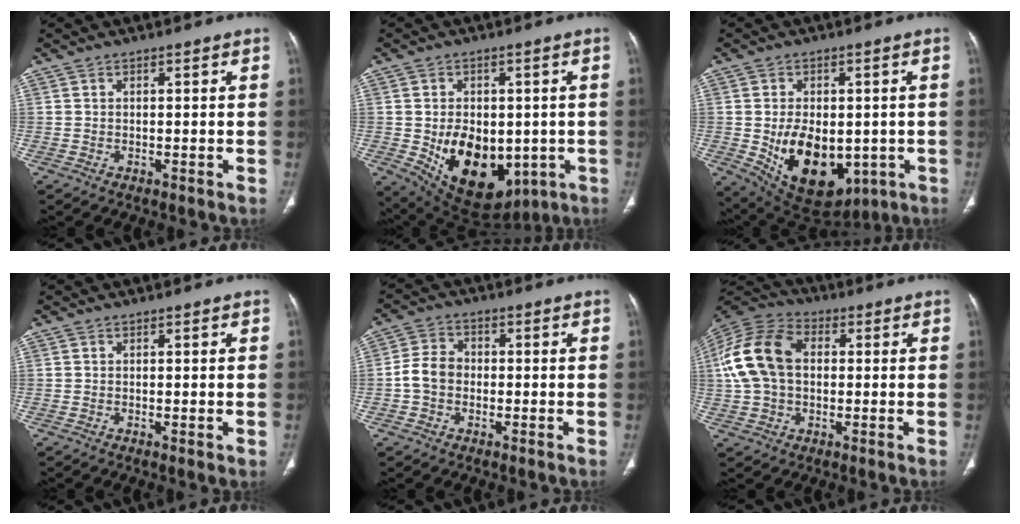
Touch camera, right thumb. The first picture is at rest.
{"total": 17.8, "force": [-2.7, 11.9, 12.9], "torque": [-0.166, -0.011, -0.005]}
{"total": 16.7, "force": [-2.8, 10.8, 12.4], "torque": [-0.169, -0.009, -0.010]}
{"total": 1.0, "force": [-0.1, 0.1, 1.0], "torque": [-0.021, -0.006, -0.002]}
{"total": 5.7, "force": [-0.9, 4.6, 3.3], "torque": [-0.054, 0.019, -0.025]}
{"total": 15.8, "force": [1.7, 11.0, 11.3], "torque": [-0.224, 0.032, 0.024]}